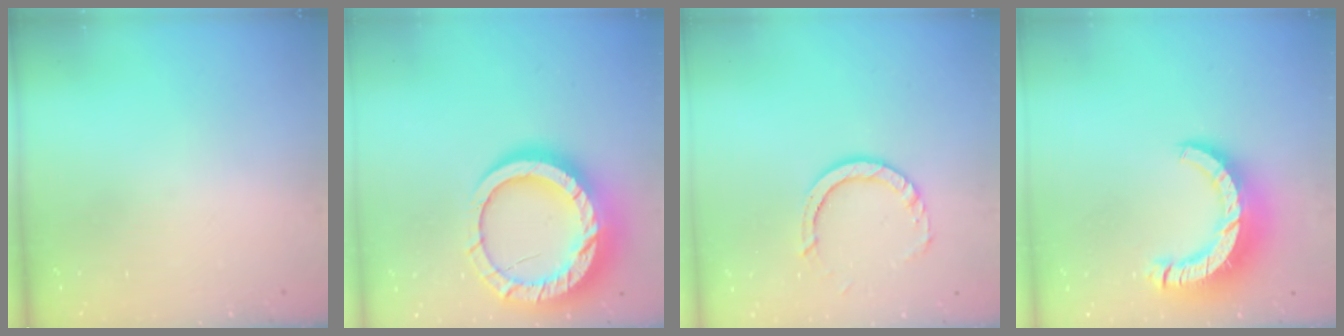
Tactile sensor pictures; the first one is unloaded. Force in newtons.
{"total": 25.6, "press": 25.5, "slide": 2.2}
{"total": 8.6, "press": 8.5, "slide": 1.3}
{"total": 13.5, "press": 13.4, "slide": 1.5}